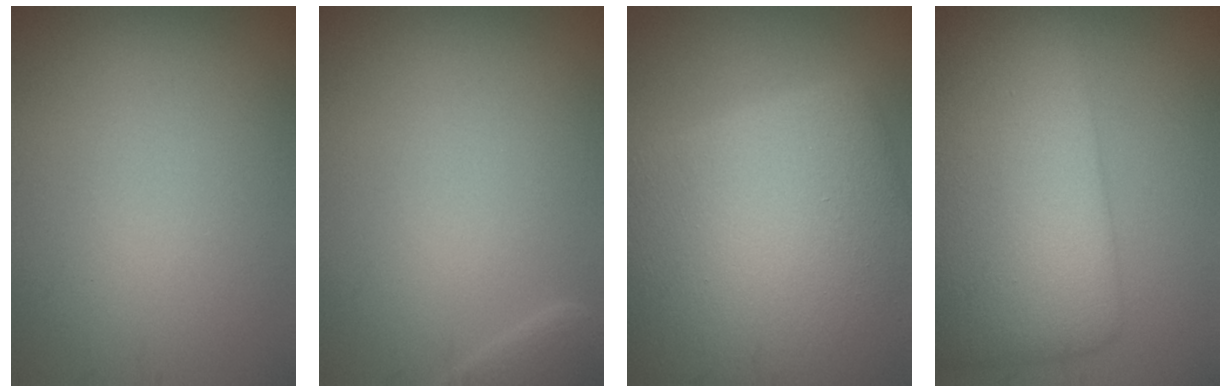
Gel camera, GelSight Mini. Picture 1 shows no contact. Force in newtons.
{"total": 1.9, "press": 1.9, "slide": 0.3}
{"total": 14.1, "press": 14.1, "slide": 0.8}
{"total": 13.2, "press": 13.2, "slide": 0.6}